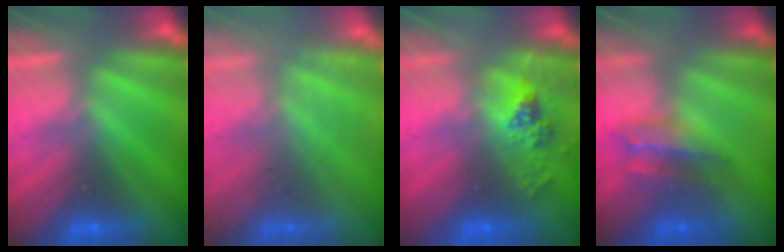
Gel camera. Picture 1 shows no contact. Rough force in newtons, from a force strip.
{"total": 2.9}
{"total": 2.5}
{"total": 2.6}